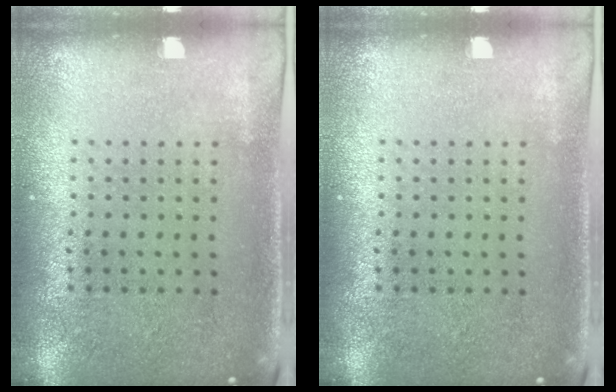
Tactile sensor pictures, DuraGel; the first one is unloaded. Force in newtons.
{"total": 0.0}